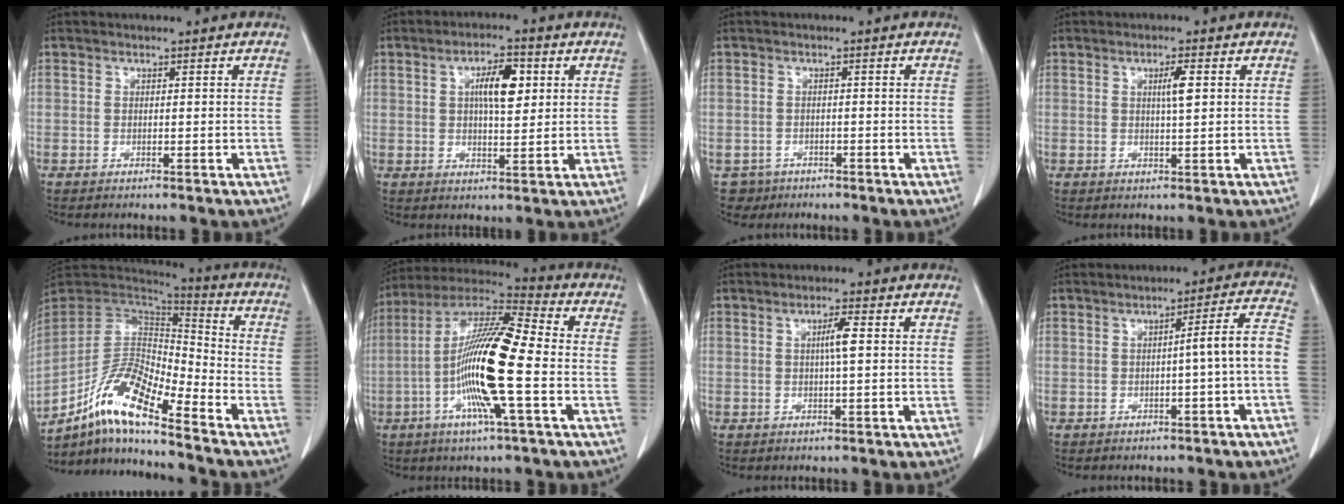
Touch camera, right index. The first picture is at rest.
{"total": 6.6, "force": [1.8, 2.1, 6.0], "torque": [-0.104, 0.007, 0.031]}
{"total": 3.4, "force": [-1.8, 2.8, -0.3], "torque": [0.002, 0.006, -0.029]}
{"total": 3.0, "force": [0.8, 0.2, 2.9], "torque": [-0.048, -0.001, 0.013]}
{"total": 14.3, "force": [-9.4, 2.7, 10.4], "torque": [-0.204, 0.011, -0.173]}
{"total": 17.0, "force": [-3.3, 1.1, 16.7], "torque": [-0.328, -0.001, -0.071]}
{"total": 3.2, "force": [0.5, 0.0, 3.2], "torque": [-0.055, 0.000, 0.007]}
{"total": 5.5, "force": [-1.3, -0.7, 5.3], "torque": [-0.070, 0.014, -0.019]}